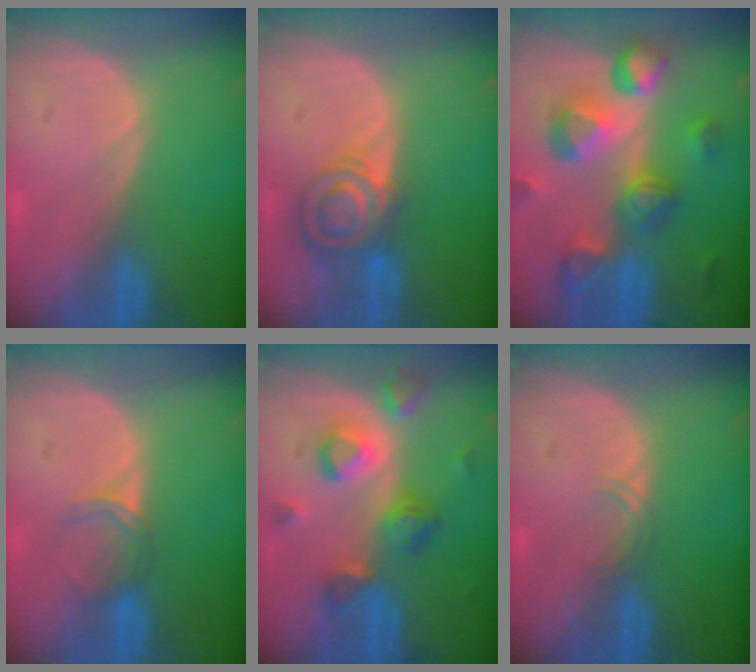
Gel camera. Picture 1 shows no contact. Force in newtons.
{"total": 7.3, "press": 6.3, "slide": 3.8}
{"total": 11.1, "press": 10.0, "slide": 4.9}
{"total": 2.9, "press": 2.5, "slide": 1.5}
{"total": 8.0, "press": 7.7, "slide": 2.2}
{"total": 1.1, "press": 1.1, "slide": 0.1}